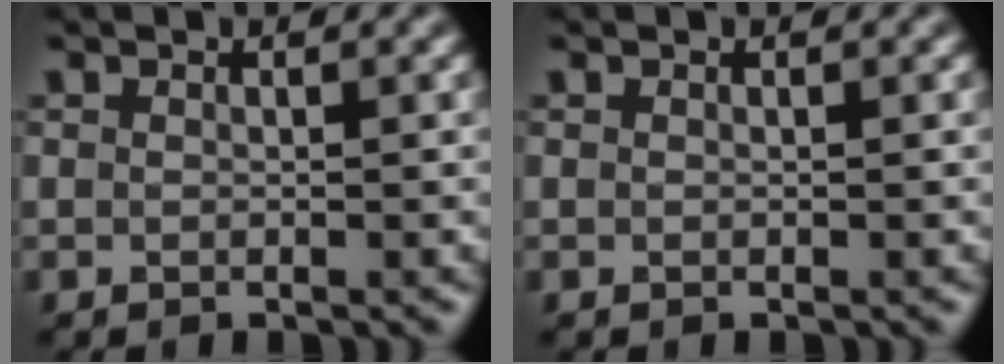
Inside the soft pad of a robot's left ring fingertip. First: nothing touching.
{"total": 0.0}